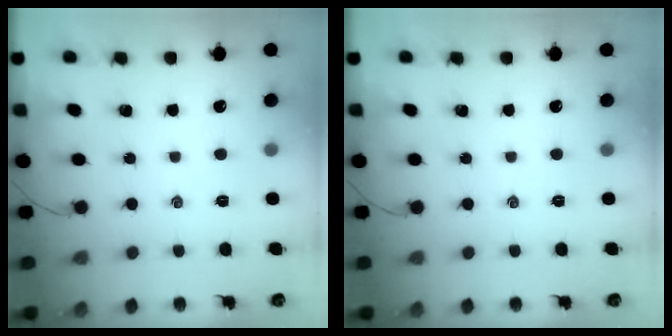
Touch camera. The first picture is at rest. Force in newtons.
{"total": 0.0}